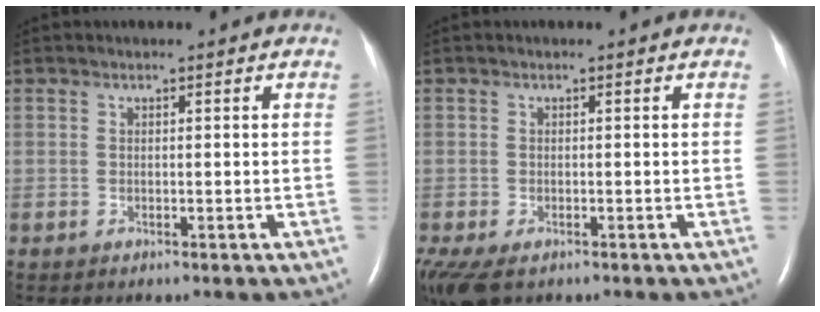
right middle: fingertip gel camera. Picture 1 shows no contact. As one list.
[{"total": 7.3, "force": [-4.3, 4.0, 4.3], "torque": [-0.110, -0.016, -0.070]}]